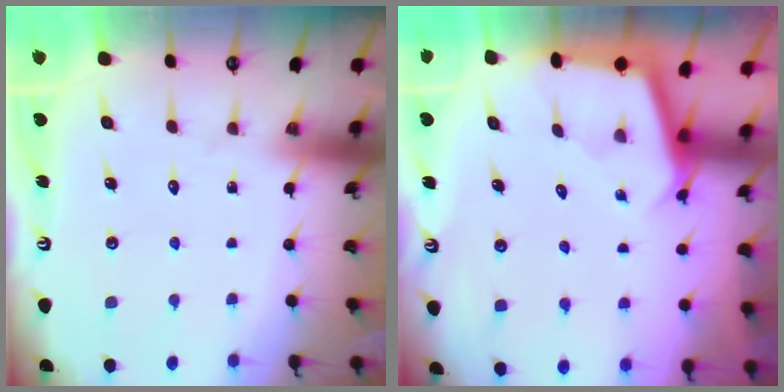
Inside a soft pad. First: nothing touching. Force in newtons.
{"total": 2.3, "press": 2.3, "slide": 0.2}